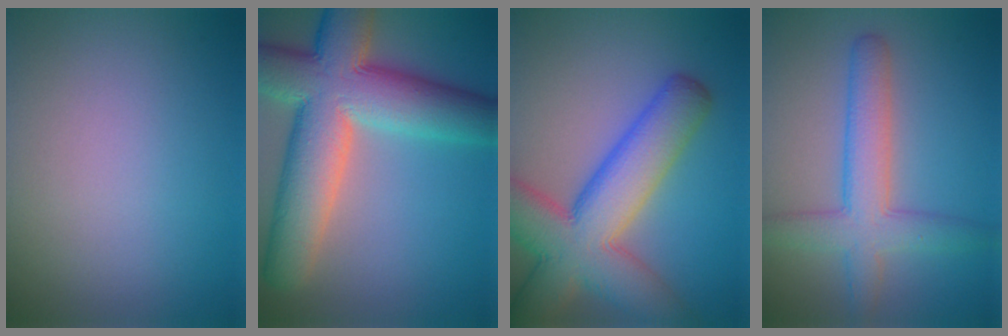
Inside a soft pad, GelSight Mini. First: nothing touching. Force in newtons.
{"total": 13.0, "press": 12.9, "slide": 1.0}
{"total": 10.5, "press": 10.5, "slide": 0.4}
{"total": 5.1, "press": 5.1, "slide": 0.3}